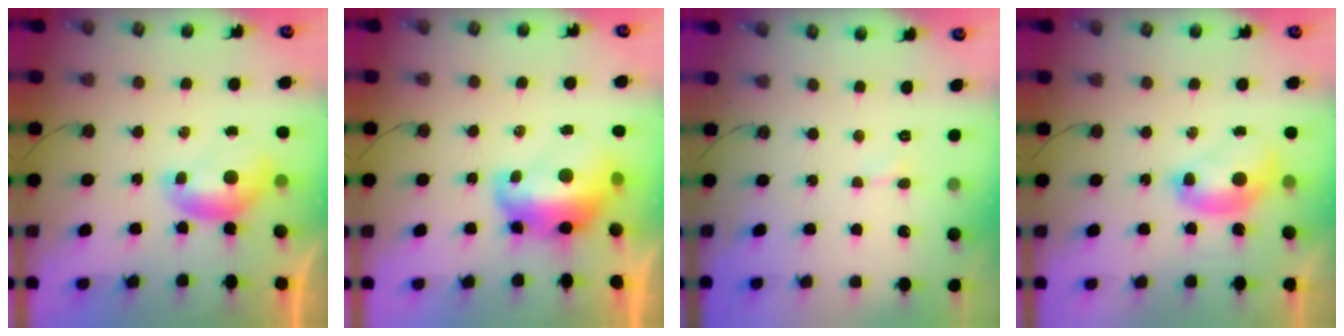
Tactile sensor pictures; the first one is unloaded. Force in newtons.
{"total": 6.2, "press": 6.1, "slide": 1.1}
{"total": 0.9, "press": 0.9, "slide": 0.3}
{"total": 2.7, "press": 2.7, "slide": 0.1}